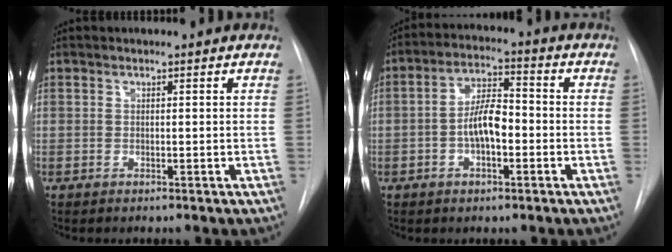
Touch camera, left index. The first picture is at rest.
{"total": 7.0, "force": [-1.6, 2.7, 6.3], "torque": [-0.126, 0.017, -0.031]}